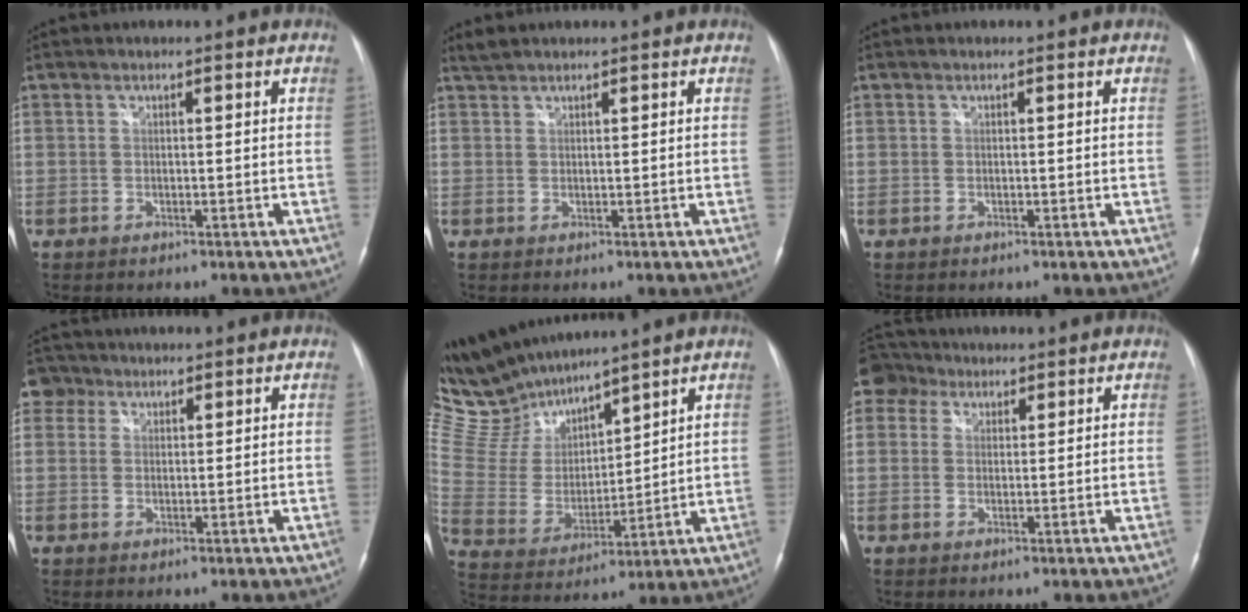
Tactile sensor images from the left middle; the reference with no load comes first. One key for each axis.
{"total": 1.3, "fx": 1.3, "fy": 0.1, "fz": 0.2, "tx": -0.010, "ty": 0.011, "tz": 0.031}
{"total": 0.0}
{"total": 3.2, "fx": 1.8, "fy": 2.7, "fz": 0.3, "tx": -0.004, "ty": 0.015, "tz": 0.028}
{"total": 13.4, "fx": 12.8, "fy": 2.7, "fz": 3.2, "tx": -0.088, "ty": 0.009, "tz": 0.269}
{"total": 4.2, "fx": 2.5, "fy": 3.3, "fz": 0.4, "tx": -0.015, "ty": 0.024, "tz": 0.046}